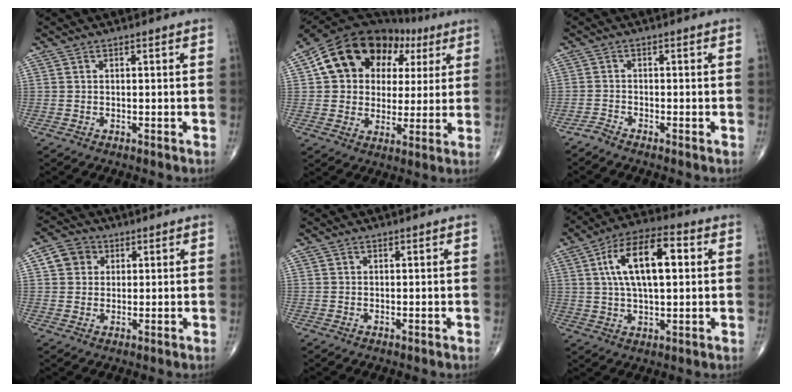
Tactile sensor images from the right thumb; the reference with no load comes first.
{"total": 19.3, "force": [6.4, 14.6, 10.9], "torque": [-0.142, 0.024, 0.107]}
{"total": 1.4, "force": [-1.4, 0.0, 0.4], "torque": [-0.013, -0.005, -0.035]}
{"total": 5.3, "force": [1.6, 4.7, 1.9], "torque": [-0.015, 0.004, 0.021]}
{"total": 0.0}
{"total": 15.5, "force": [3.5, 7.0, 13.4], "torque": [-0.223, 0.017, 0.054]}